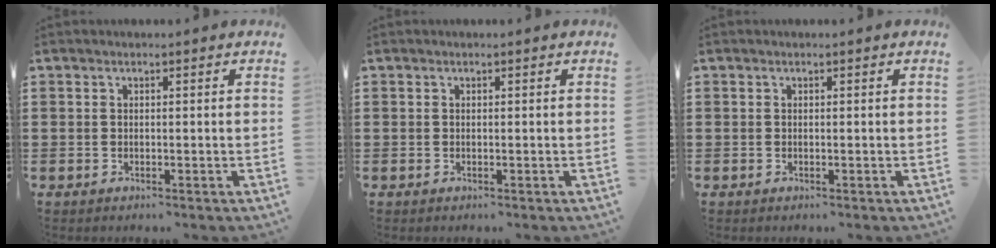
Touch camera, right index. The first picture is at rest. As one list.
[{"total": 0.0}, {"total": 0.0}]